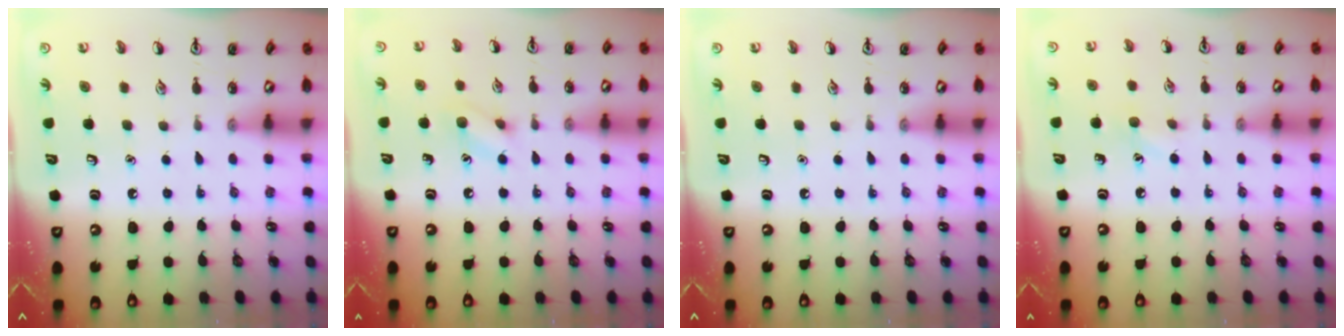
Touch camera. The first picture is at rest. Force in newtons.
{"total": 6.4, "press": 6.4, "slide": 0.9}
{"total": 0.0}
{"total": 5.9, "press": 5.6, "slide": 1.7}